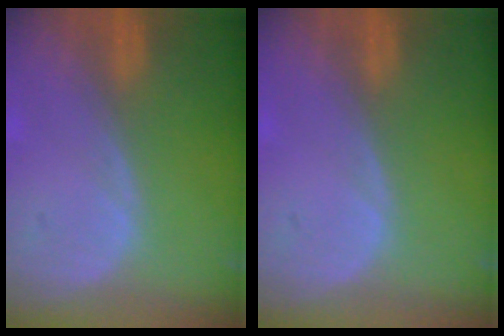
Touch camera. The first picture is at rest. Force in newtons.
{"total": 0.0}